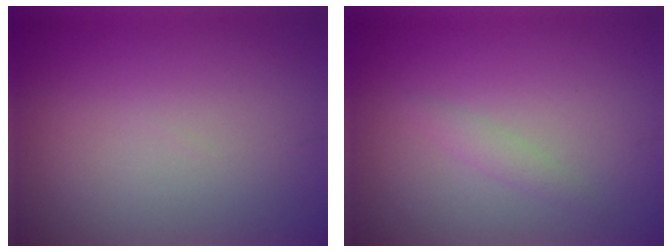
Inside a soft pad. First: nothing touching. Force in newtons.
{"total": 1.1, "press": 1.1, "slide": 0.0}